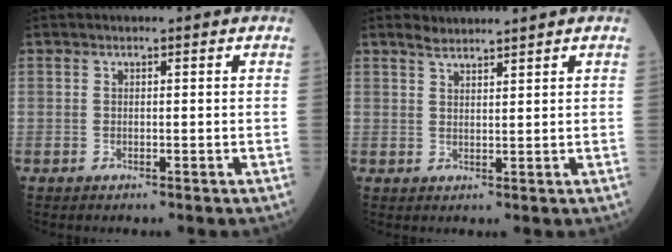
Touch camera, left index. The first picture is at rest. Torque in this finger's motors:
{"motor_torque": [-0.10, -0.03, 0.03, -0.01]}